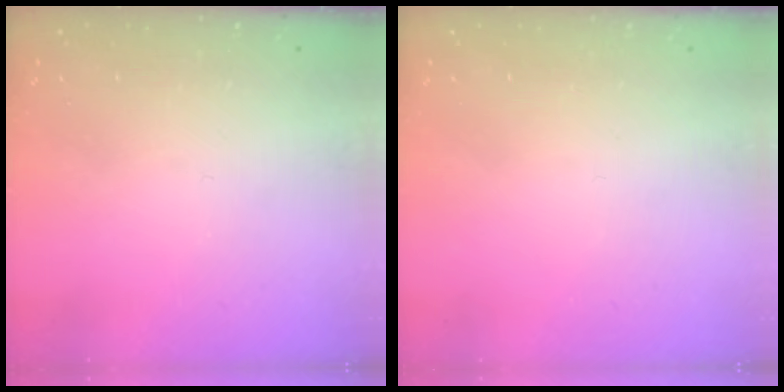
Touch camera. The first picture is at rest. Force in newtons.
{"total": 1.5, "press": 1.5, "slide": 0.1}